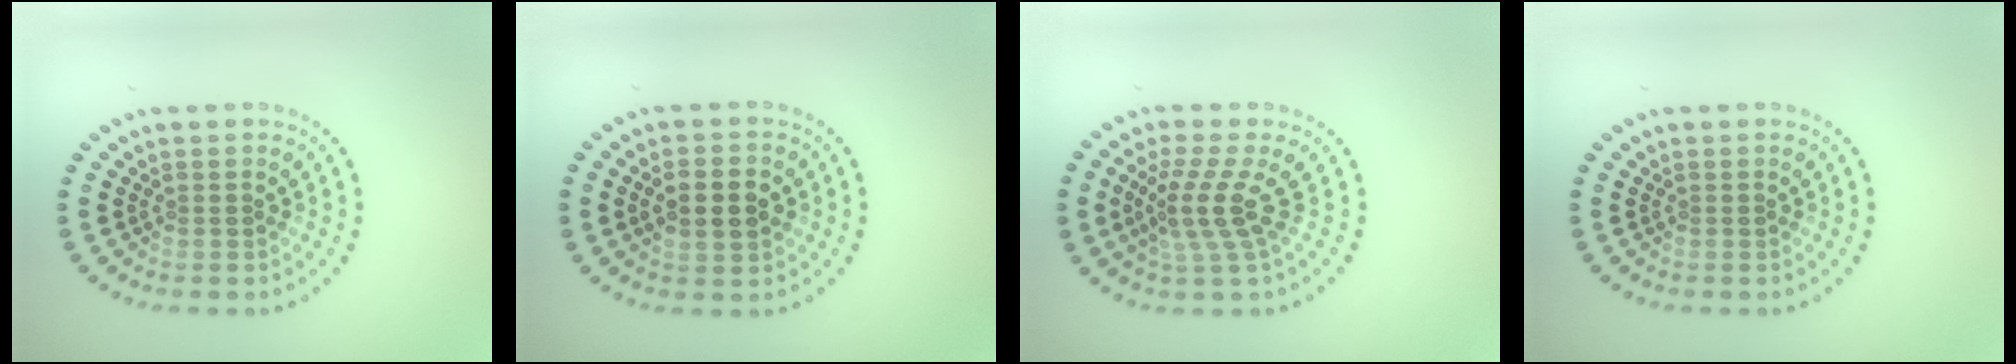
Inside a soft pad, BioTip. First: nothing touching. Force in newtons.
{"total": 3.4, "press": 3.4, "slide": 0.1}
{"total": 3.6, "press": 2.6, "slide": 2.4}
{"total": 0.0}